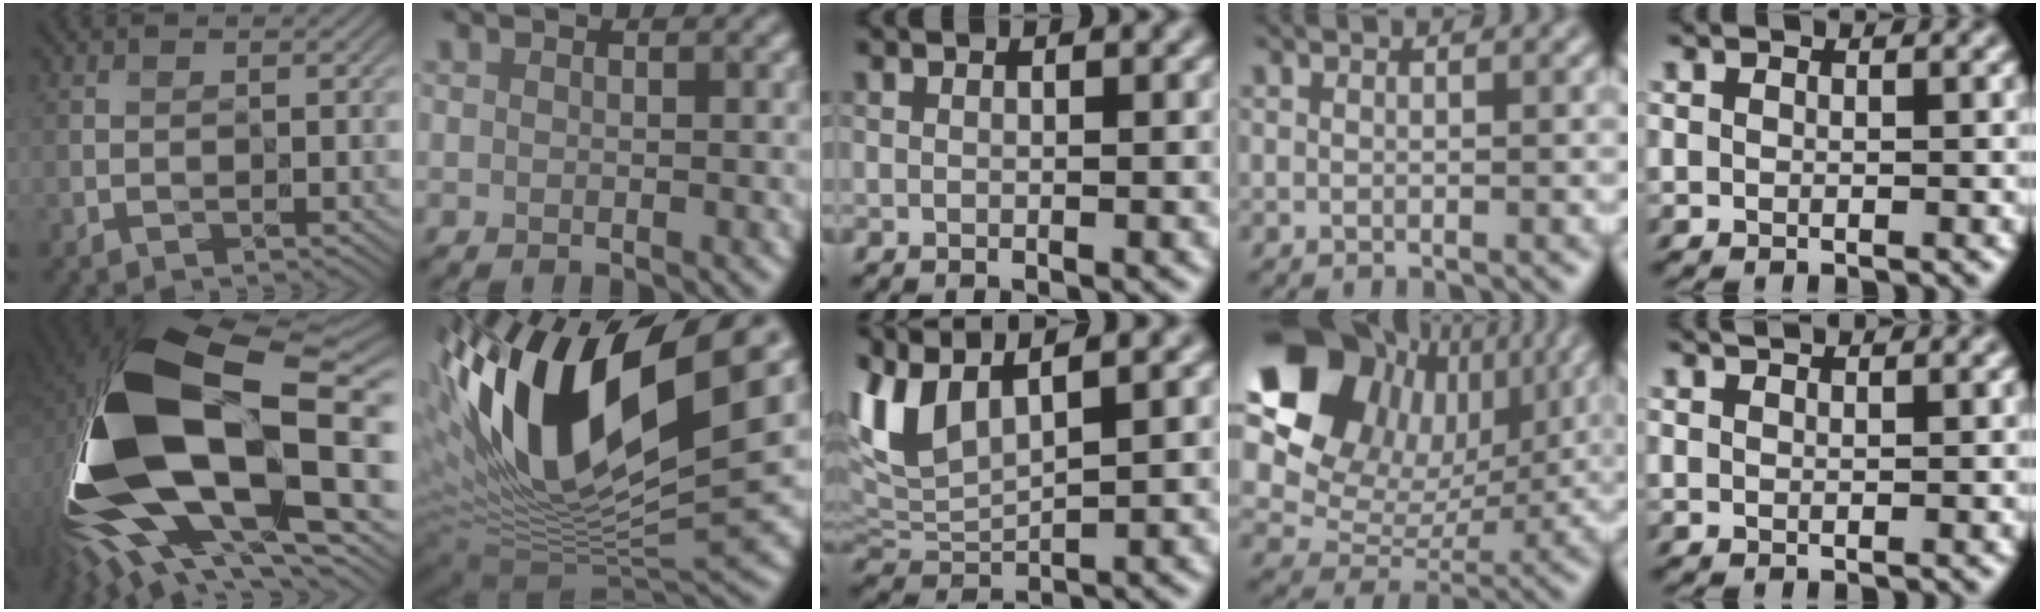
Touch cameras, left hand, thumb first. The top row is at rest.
{"thumb": {"total": 21.9, "force": [-1.4, 11.5, 18.6], "torque": [-0.417, -0.053, -0.015]}, "index": {"total": 15.8, "force": [4.5, 6.6, 13.7], "torque": [-0.277, 0.010, 0.098]}, "middle": {"total": 4.8, "force": [1.8, 2.0, 3.9], "torque": [-0.115, 0.014, 0.046]}, "ring": {"total": 12.6, "force": [5.4, 9.4, 6.5], "torque": [-0.153, 0.032, 0.103]}, "little": {"total": 1.0, "force": [1.0, 0.0, 0.3], "torque": [0.002, 0.007, 0.012]}}